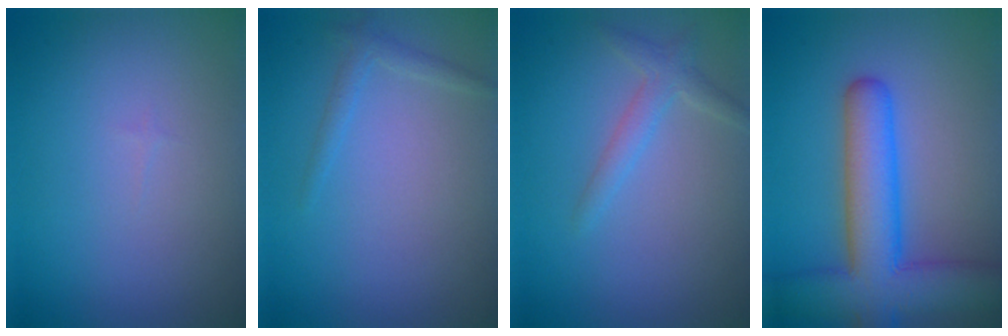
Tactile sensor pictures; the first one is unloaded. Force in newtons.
{"total": 1.2, "press": 1.2, "slide": 0.1}
{"total": 1.9, "press": 1.9, "slide": 0.1}
{"total": 9.0, "press": 9.0, "slide": 0.4}